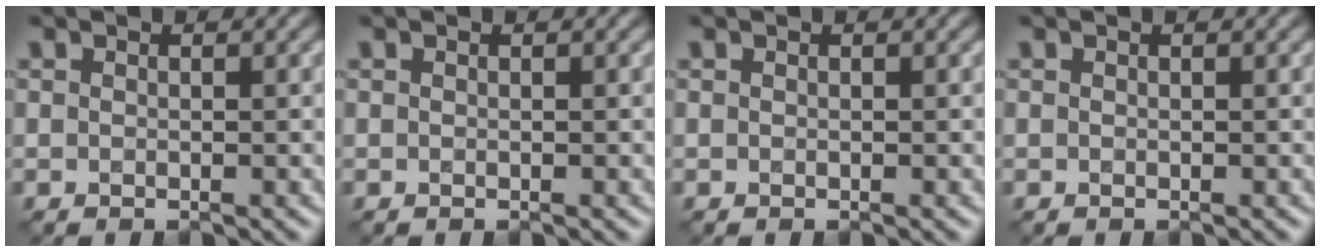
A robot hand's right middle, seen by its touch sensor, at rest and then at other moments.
{"total": 0.0}
{"total": 0.0}
{"total": 0.0}